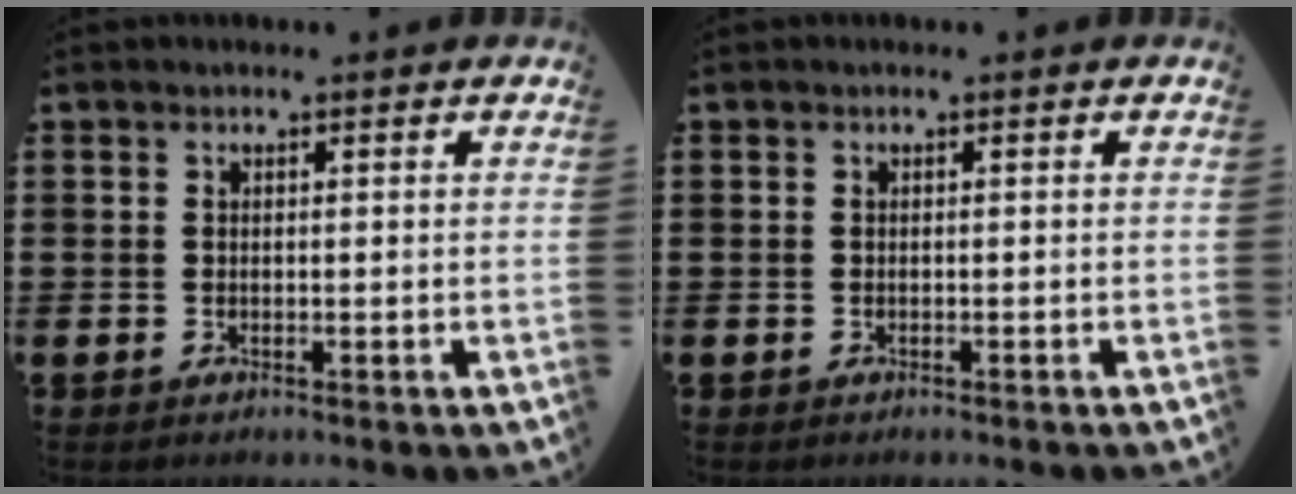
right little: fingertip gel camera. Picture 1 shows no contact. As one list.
[{"total": 0.0}]